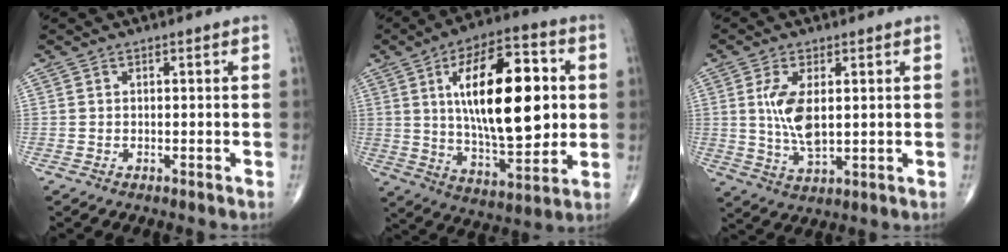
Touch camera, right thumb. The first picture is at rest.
{"total": 24.4, "force": [4.0, 10.7, 21.6], "torque": [-0.321, -0.013, 0.063]}
{"total": 8.3, "force": [1.5, 3.7, 7.3], "torque": [-0.145, -0.015, 0.035]}